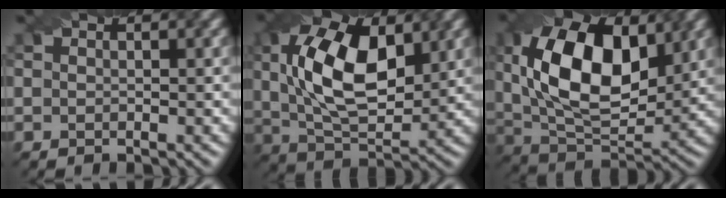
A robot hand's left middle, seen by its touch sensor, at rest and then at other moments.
{"total": 10.4, "force": [2.3, 5.3, 8.6], "torque": [-0.160, 0.009, 0.034]}
{"total": 12.1, "force": [2.8, 6.6, 9.7], "torque": [-0.168, 0.008, 0.045]}